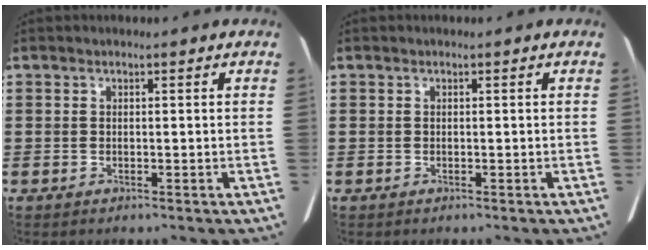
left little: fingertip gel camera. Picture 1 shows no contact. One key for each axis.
{"total": 0.0}